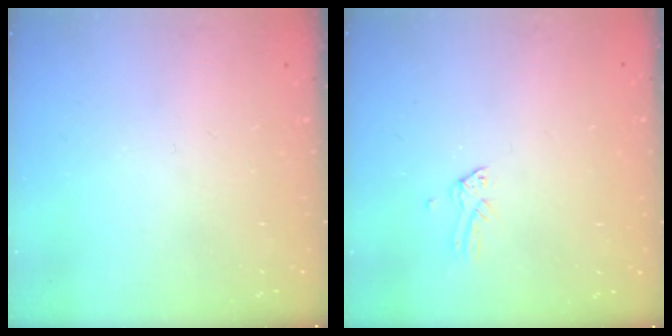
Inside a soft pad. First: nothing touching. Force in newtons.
{"total": 0.0}